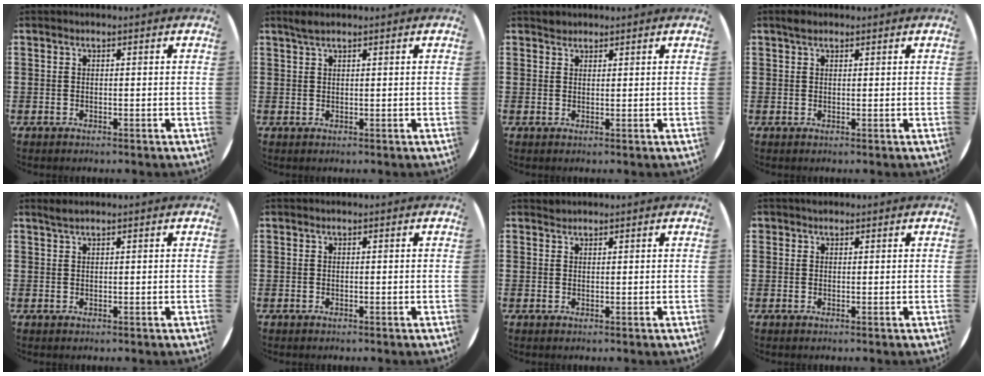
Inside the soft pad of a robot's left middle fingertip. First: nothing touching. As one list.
[{"total": 1.4, "force": [1.1, 0.2, 0.8], "torque": [-0.017, 0.003, 0.020]}, {"total": 1.2, "force": [1.2, 0.4, -0.2], "torque": [0.010, -0.001, 0.021]}, {"total": 1.4, "force": [1.1, 0.6, 0.6], "torque": [-0.005, 0.003, 0.018]}, {"total": 1.0, "force": [0.9, -0.1, 0.4], "torque": [-0.009, 0.002, 0.016]}, {"total": 0.0}, {"total": 0.7, "force": [0.6, 0.1, -0.1], "torque": [0.002, 0.003, 0.012]}, {"total": 0.7, "force": [0.6, 0.4, -0.1], "torque": [0.001, 0.004, 0.012]}]